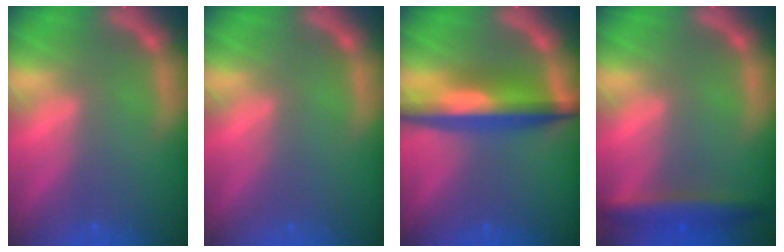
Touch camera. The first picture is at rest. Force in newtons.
{"total": 0.0}
{"total": 7.1}
{"total": 4.0}